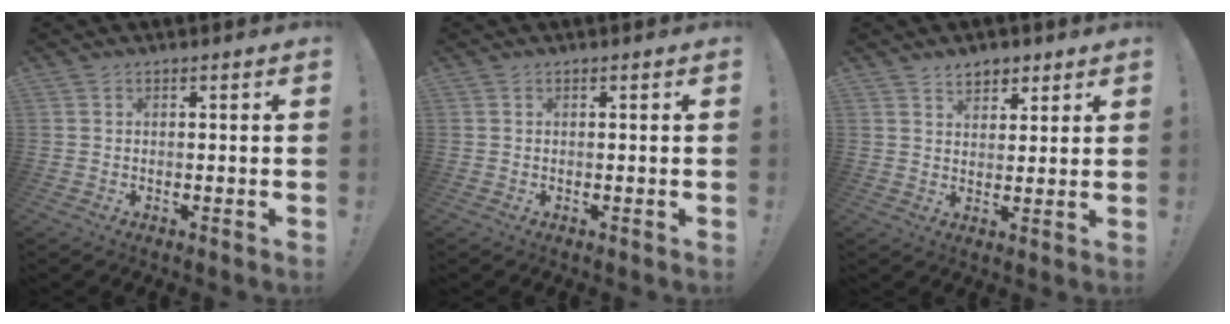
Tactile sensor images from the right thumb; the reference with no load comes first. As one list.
[{"total": 0.0}, {"total": 5.0, "force": [3.7, 3.2, 1.1], "torque": [-0.003, -0.025, 0.066]}]